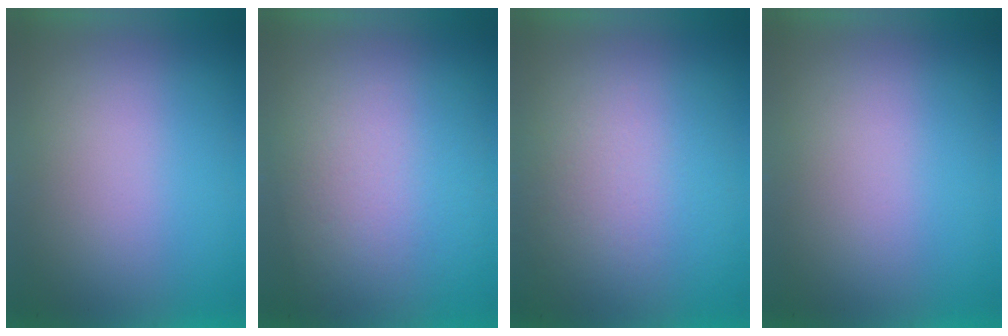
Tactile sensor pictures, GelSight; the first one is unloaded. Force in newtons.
{"total": 2.6}
{"total": 2.7}
{"total": 0.0}